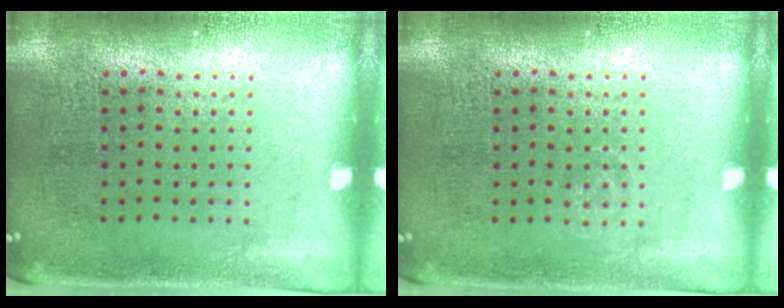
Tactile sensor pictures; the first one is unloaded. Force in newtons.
{"total": 0.8, "press": 0.7, "slide": 0.1}